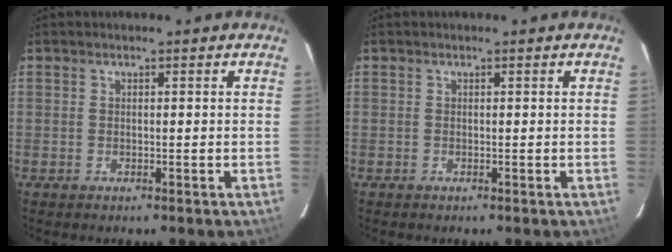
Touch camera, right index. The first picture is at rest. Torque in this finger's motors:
{"motor_torque": [-0.07, 0.12, -0.02, 0.00]}